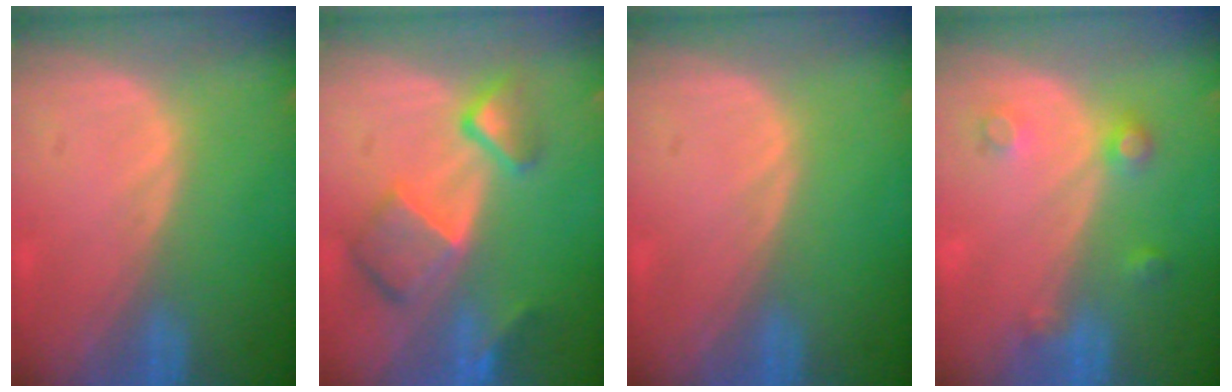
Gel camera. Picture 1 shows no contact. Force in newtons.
{"total": 7.9, "press": 6.9, "slide": 4.0}
{"total": 0.0}
{"total": 3.5, "press": 3.2, "slide": 1.6}